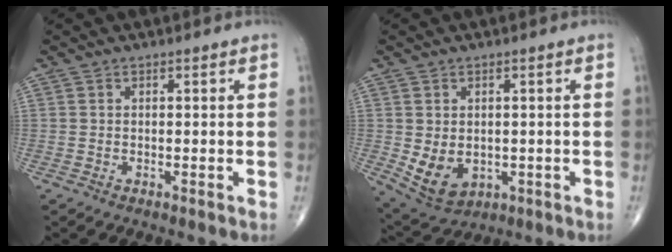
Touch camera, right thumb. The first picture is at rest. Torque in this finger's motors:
{"motor_torque": [-0.11, 0.39, -0.16, -0.10, 0.19]}